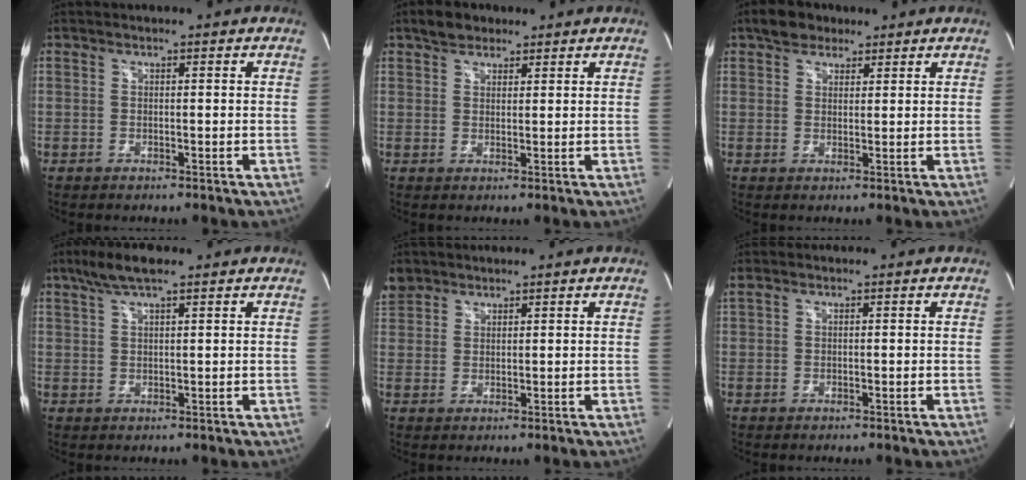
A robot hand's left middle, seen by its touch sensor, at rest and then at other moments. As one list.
[{"total": 3.6, "force": [2.6, 2.0, 1.3], "torque": [-0.027, 0.013, 0.046]}, {"total": 4.3, "force": [3.0, 2.6, 1.5], "torque": [-0.031, 0.015, 0.053]}, {"total": 5.6, "force": [4.0, 0.8, 3.8], "torque": [-0.083, 0.017, 0.076]}, {"total": 5.2, "force": [3.9, 3.3, 0.8], "torque": [-0.026, 0.018, 0.085]}, {"total": 0.7, "force": [0.6, 0.2, 0.3], "torque": [-0.023, 0.019, 0.019]}]